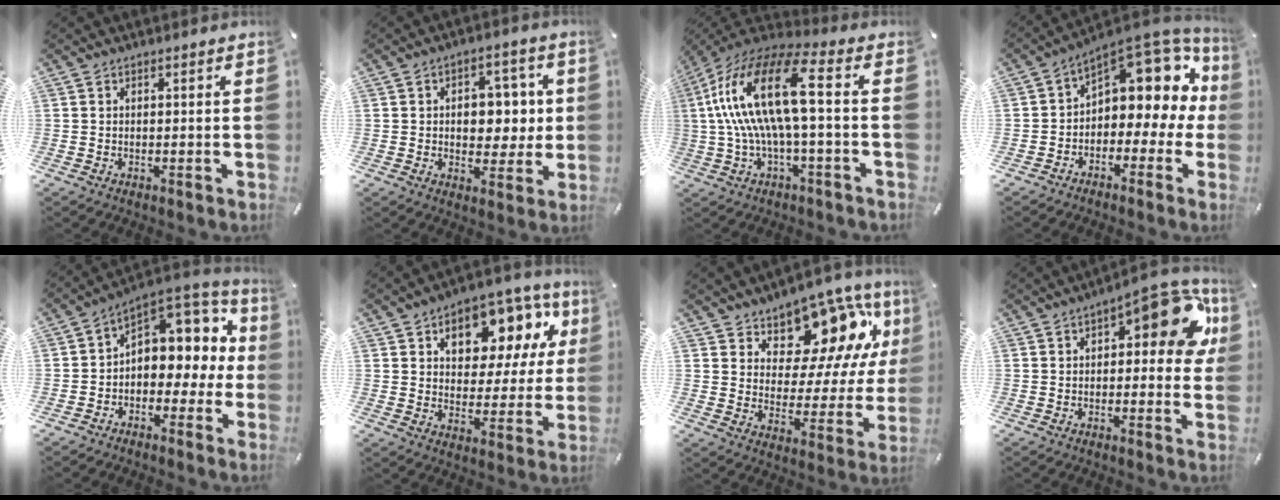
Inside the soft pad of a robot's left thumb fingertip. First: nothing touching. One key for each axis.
{"total": 9.1, "fx": 0.8, "fy": 6.6, "fz": 6.2, "tx": -0.073, "ty": 0.000, "tz": 0.007}
{"total": 18.4, "fx": 1.6, "fy": 5.2, "fz": 17.6, "tx": -0.375, "ty": -0.004, "tz": 0.011}
{"total": 10.8, "fx": 6.0, "fy": 5.9, "fz": 6.8, "tx": -0.094, "ty": -0.060, "tz": 0.097}
{"total": 9.0, "fx": 3.5, "fy": 6.9, "fz": 4.7, "tx": -0.057, "ty": -0.036, "tz": 0.065}
{"total": 13.7, "fx": 6.9, "fy": 9.0, "fz": 7.6, "tx": -0.111, "ty": -0.037, "tz": 0.117}
{"total": 13.6, "fx": 9.5, "fy": 8.1, "fz": 5.5, "tx": -0.083, "ty": -0.082, "tz": 0.164}
{"total": 14.8, "fx": 5.7, "fy": 6.5, "fz": 12.0, "tx": -0.138, "ty": -0.038, "tz": 0.089}